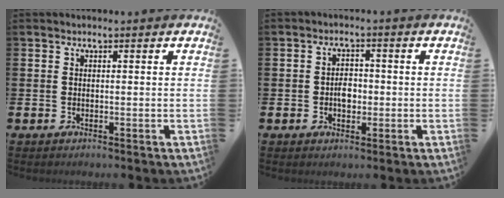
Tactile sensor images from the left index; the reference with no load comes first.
{"total": 2.9, "force": [-0.4, 2.0, 2.1], "torque": [-0.021, -0.002, -0.013]}